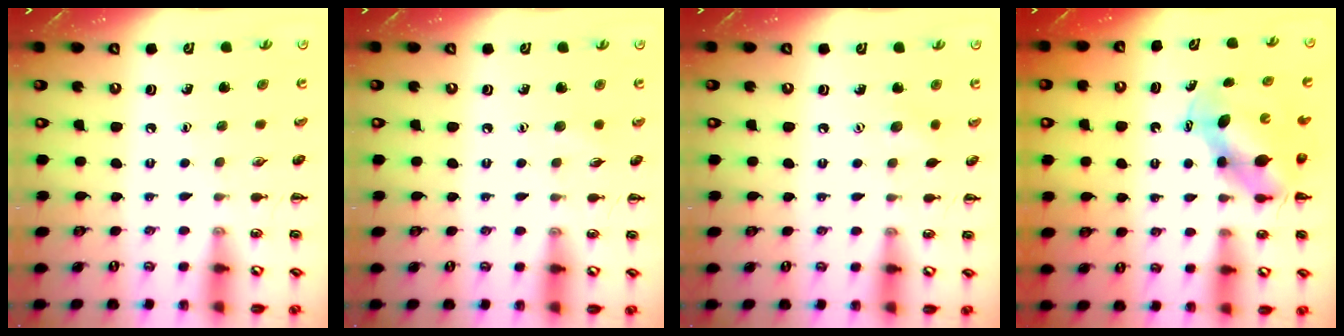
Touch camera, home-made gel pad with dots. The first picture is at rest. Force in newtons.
{"total": 3.7, "press": 3.6, "slide": 0.9}
{"total": 2.9, "press": 2.8, "slide": 0.7}
{"total": 6.4, "press": 6.2, "slide": 1.5}